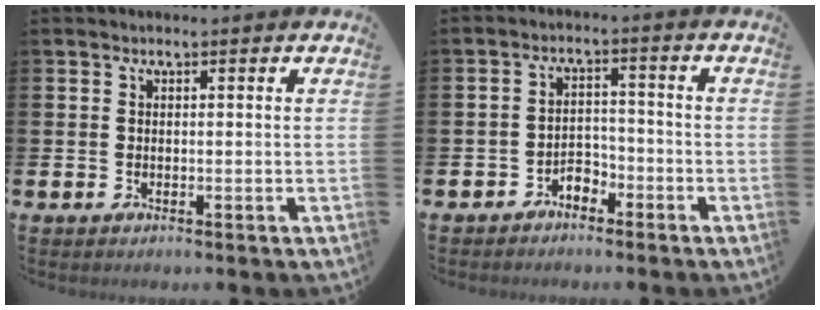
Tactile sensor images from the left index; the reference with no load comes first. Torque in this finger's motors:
{"motor_torque": [-0.14, 0.22, 0.05, 0.03]}